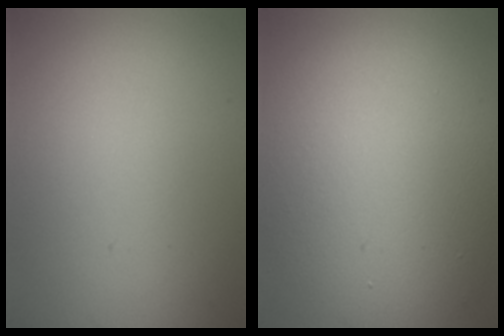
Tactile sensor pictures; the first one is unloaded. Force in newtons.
{"total": 12.3, "press": 12.3, "slide": 0.7}